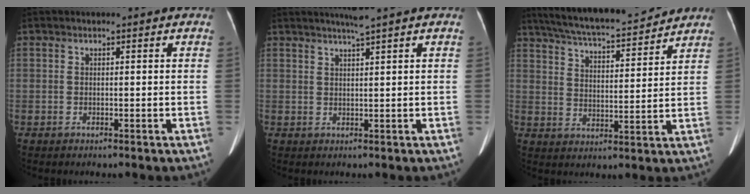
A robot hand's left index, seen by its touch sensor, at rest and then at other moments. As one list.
[{"total": 2.8, "force": [2.3, -1.0, 1.3], "torque": [-0.023, 0.001, 0.043]}, {"total": 16.0, "force": [14.6, 1.8, 6.4], "torque": [-0.115, 0.017, 0.226]}]